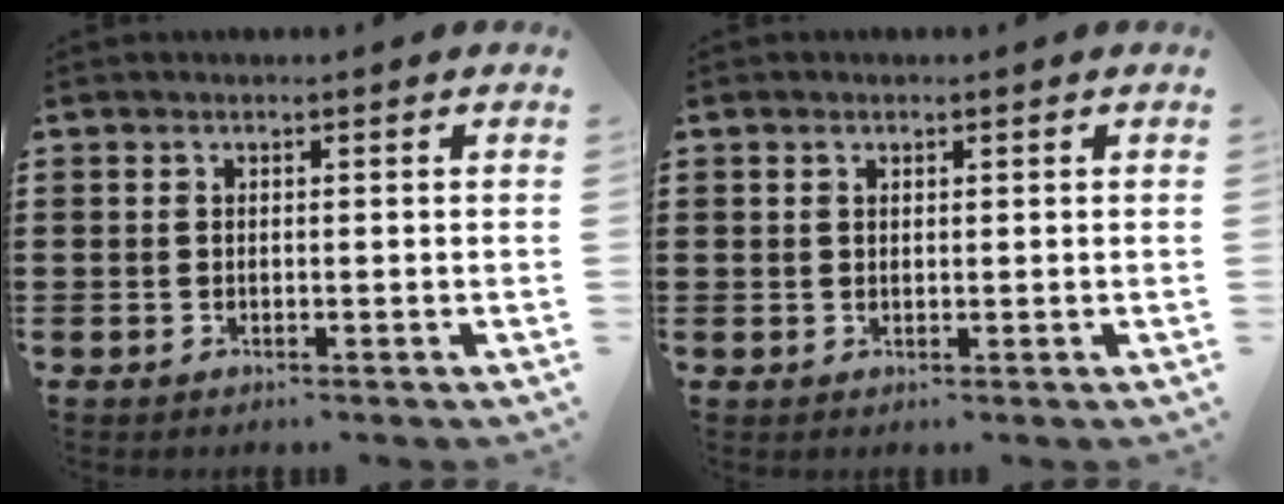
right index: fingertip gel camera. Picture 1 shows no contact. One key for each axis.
{"total": 0.9, "fx": 0.6, "fy": 0.5, "fz": 0.3, "tx": -0.008, "ty": 0.005, "tz": 0.012}